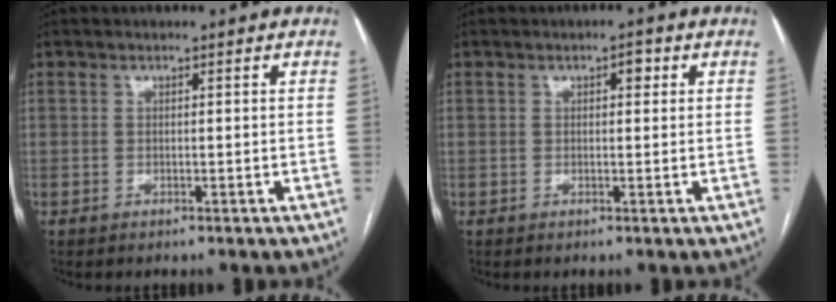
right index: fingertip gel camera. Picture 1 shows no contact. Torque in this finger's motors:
{"motor_torque": [0.04, -0.01, 0.01, 0.02]}